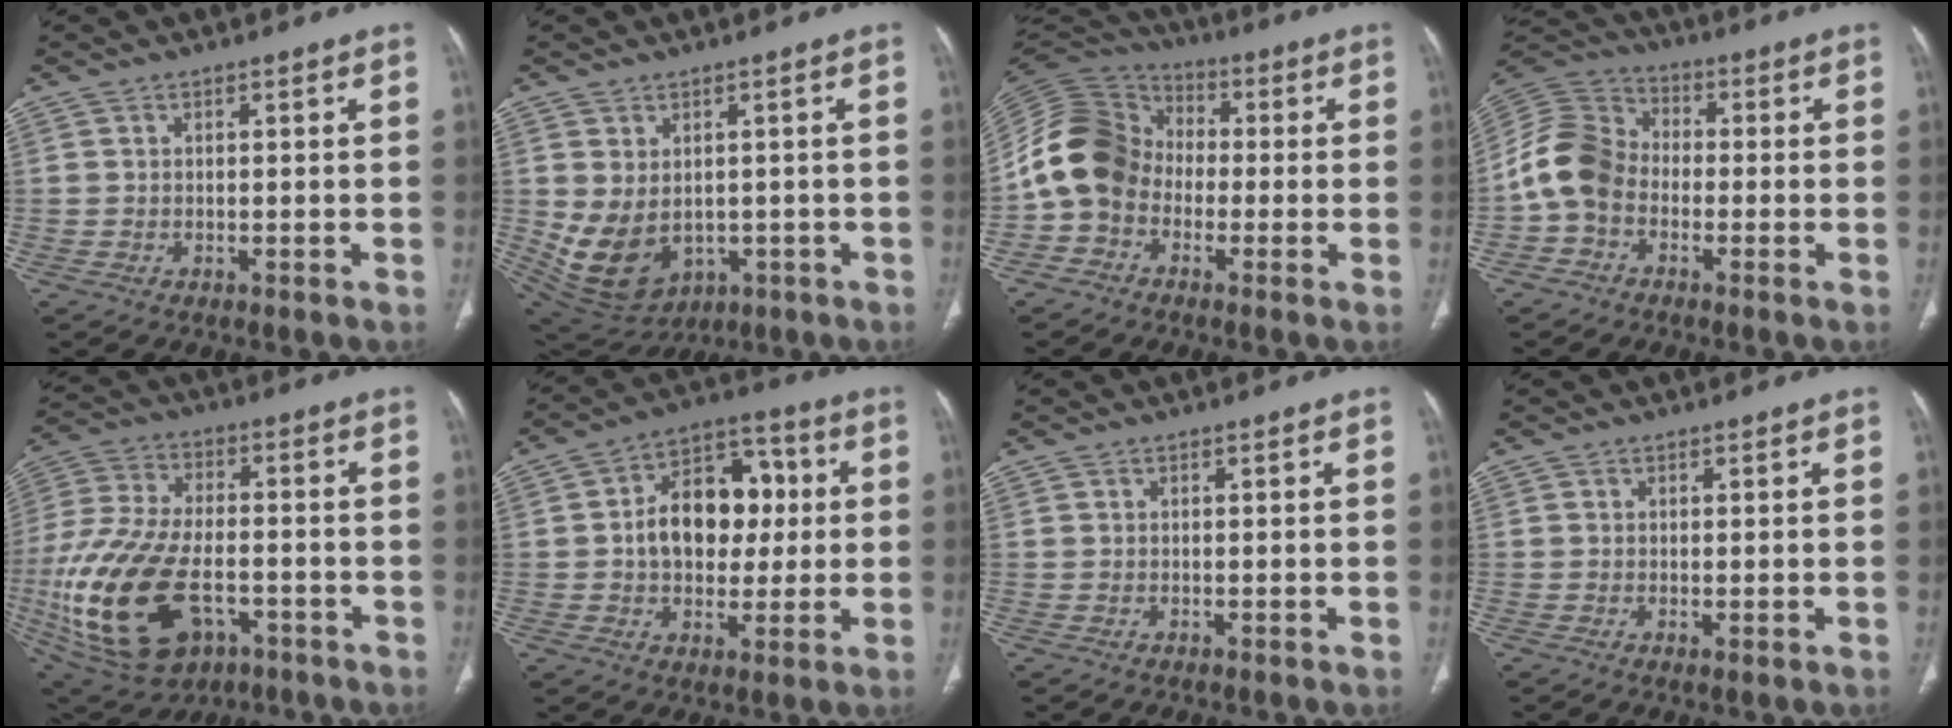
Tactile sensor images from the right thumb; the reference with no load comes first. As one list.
[{"total": 11.7, "force": [-1.2, 8.7, 7.6], "torque": [-0.127, -0.003, 0.016]}, {"total": 13.1, "force": [-2.5, 10.8, 6.9], "torque": [-0.133, 0.048, -0.064]}, {"total": 10.3, "force": [-2.5, 8.0, 6.0], "torque": [-0.116, 0.035, -0.063]}, {"total": 25.2, "force": [-7.3, 14.7, 19.2], "torque": [-0.426, 0.003, -0.108]}, {"total": 15.3, "force": [1.0, 10.8, 10.8], "torque": [-0.121, 0.028, 0.013]}, {"total": 0.0}, {"total": 0.7, "force": [-0.1, 0.2, 0.6], "torque": [-0.016, -0.005, -0.001]}]